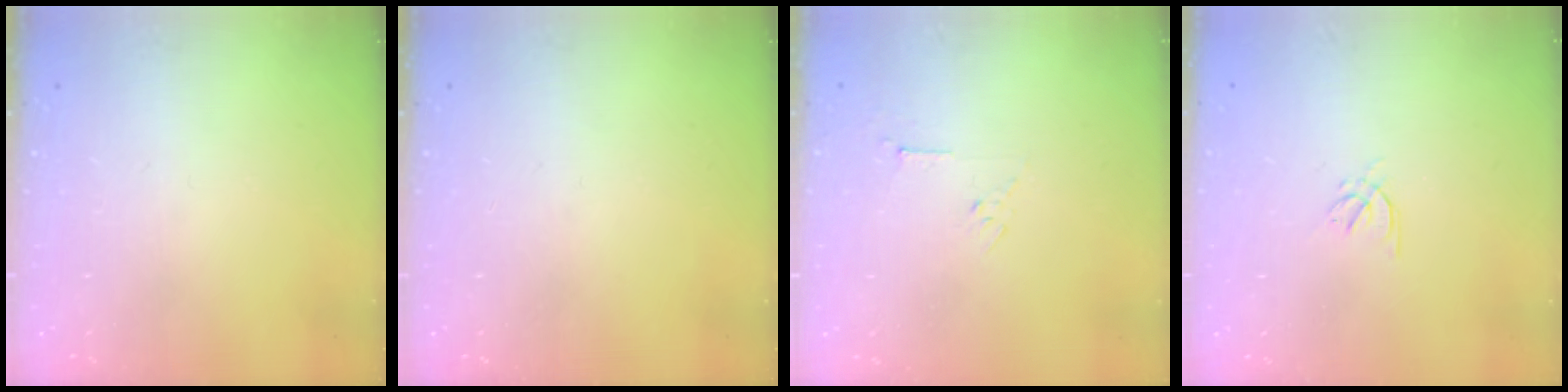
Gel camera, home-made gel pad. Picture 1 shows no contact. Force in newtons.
{"total": 0.0}
{"total": 3.0, "press": 3.0, "slide": 0.7}
{"total": 2.1, "press": 2.0, "slide": 0.6}